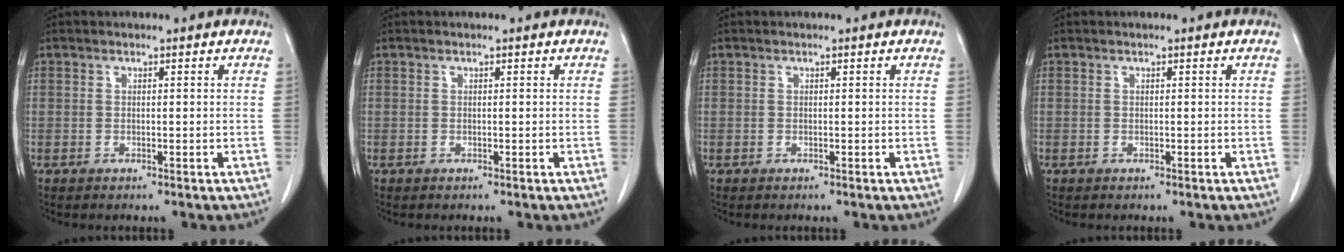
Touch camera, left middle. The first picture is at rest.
{"total": 0.0}
{"total": 0.0}
{"total": 0.0}